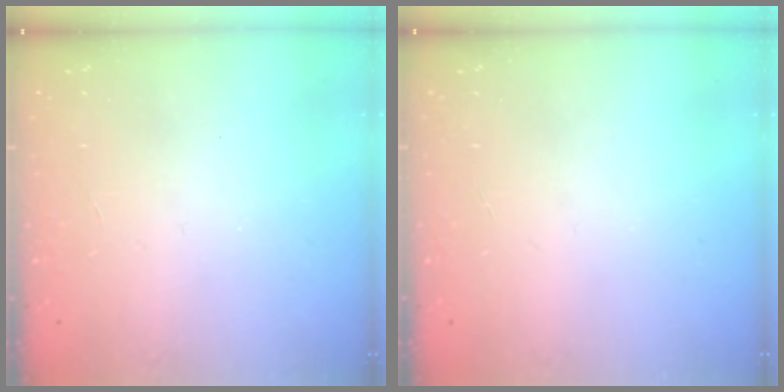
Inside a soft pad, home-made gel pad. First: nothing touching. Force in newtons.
{"total": 0.0}